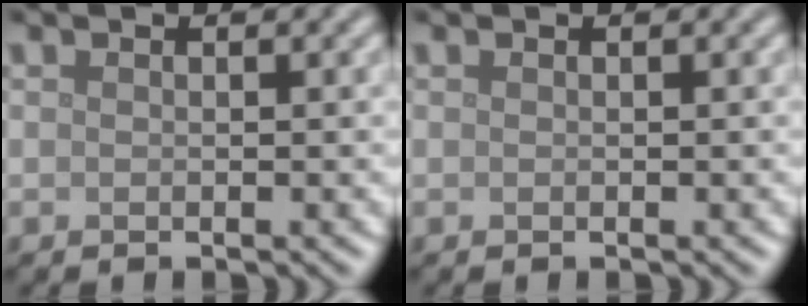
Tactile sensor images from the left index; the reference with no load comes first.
{"total": 0.0}